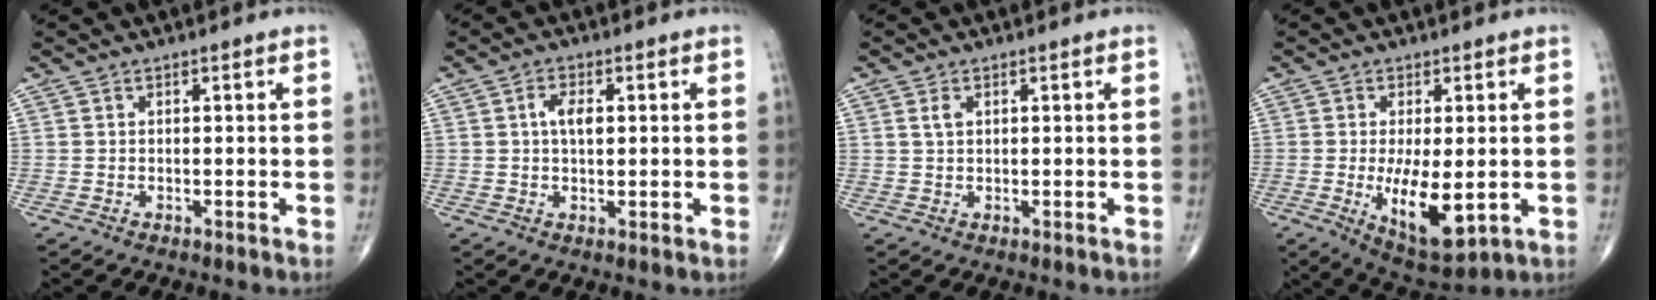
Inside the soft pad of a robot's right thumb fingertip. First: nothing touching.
{"total": 4.3, "force": [0.8, 2.1, 3.6], "torque": [-0.065, -0.003, 0.010]}
{"total": 1.8, "force": [0.7, 1.1, 1.3], "torque": [-0.026, 0.003, 0.015]}
{"total": 10.9, "force": [-1.7, 4.3, 9.9], "torque": [-0.161, -0.025, -0.014]}